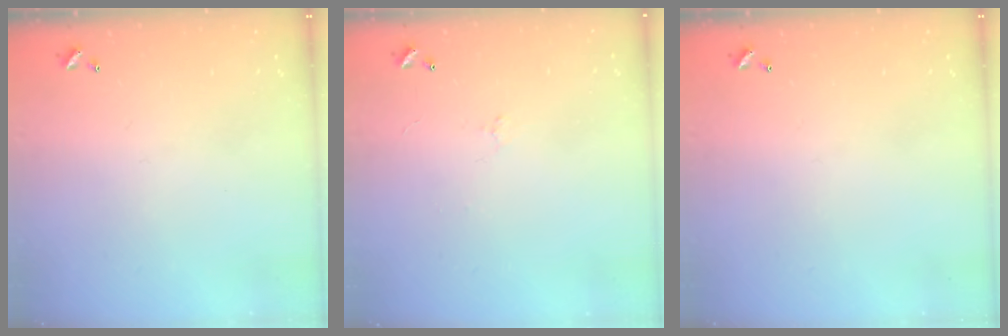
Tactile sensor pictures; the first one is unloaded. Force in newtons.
{"total": 0.5, "press": 0.1, "slide": 0.5}
{"total": 0.0}